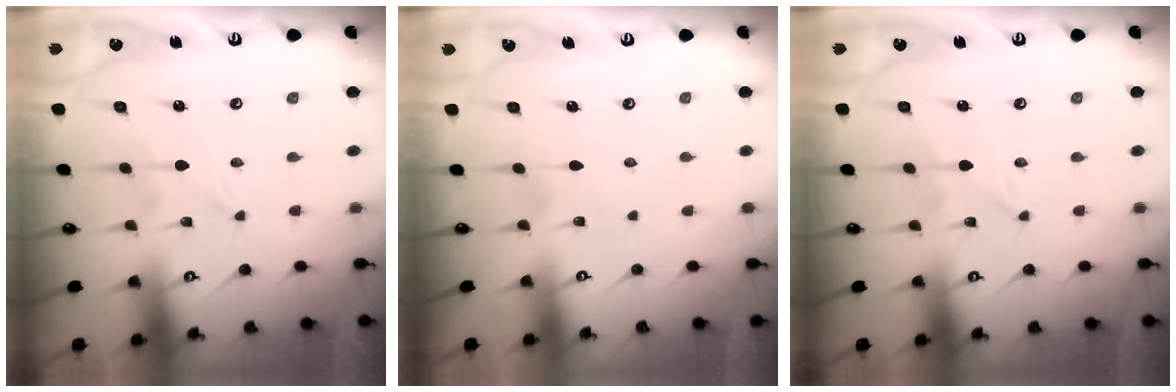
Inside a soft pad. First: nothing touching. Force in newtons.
{"total": 2.6, "press": 2.6, "slide": 0.3}
{"total": 0.0}